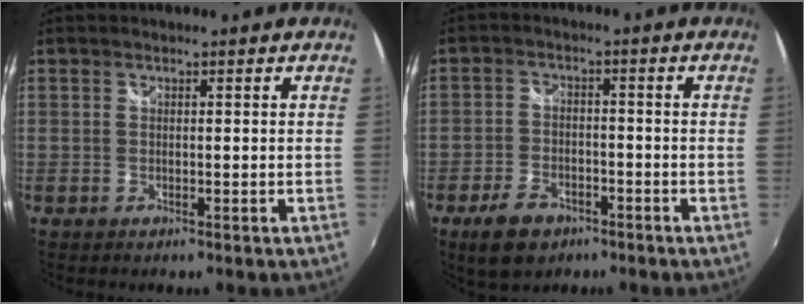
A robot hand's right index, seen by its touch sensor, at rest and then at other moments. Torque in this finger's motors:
{"motor_torque": [0.58, -0.56, 0.24, 0.03]}